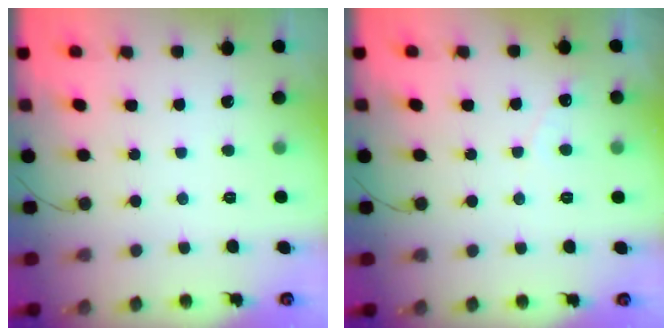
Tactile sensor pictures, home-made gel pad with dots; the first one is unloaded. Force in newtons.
{"total": 2.9, "press": 2.9, "slide": 0.3}